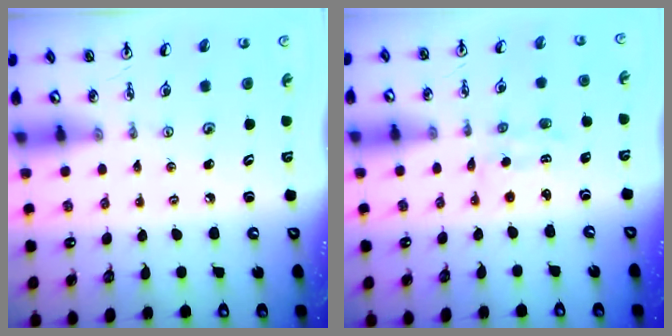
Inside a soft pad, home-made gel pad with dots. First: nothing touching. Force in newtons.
{"total": 1.8, "press": 1.7, "slide": 0.3}